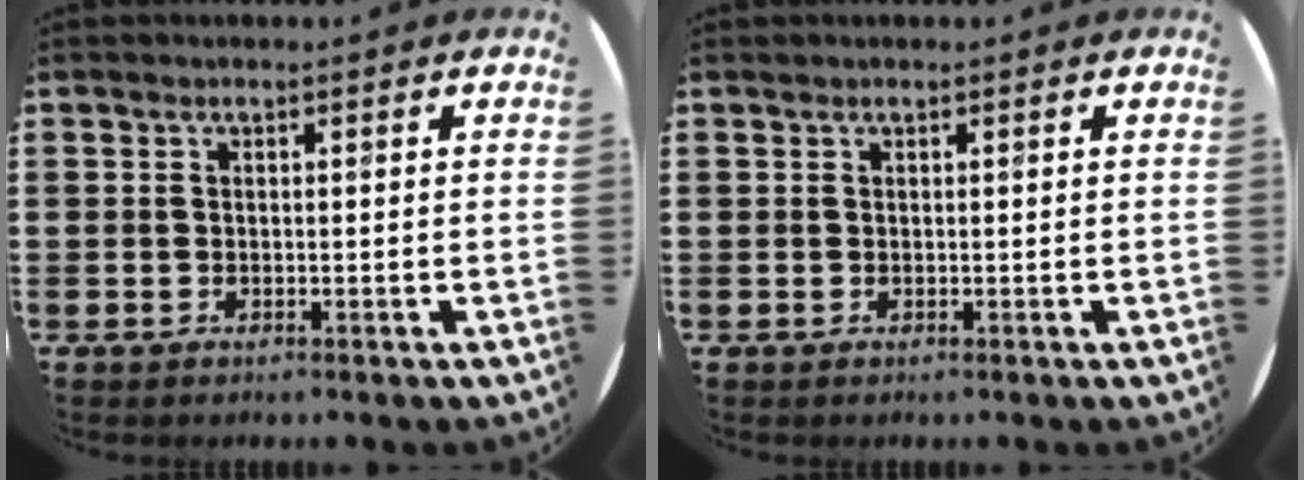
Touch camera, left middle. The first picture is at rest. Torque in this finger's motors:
{"motor_torque": [0.14, -0.07, -0.02, -0.01]}